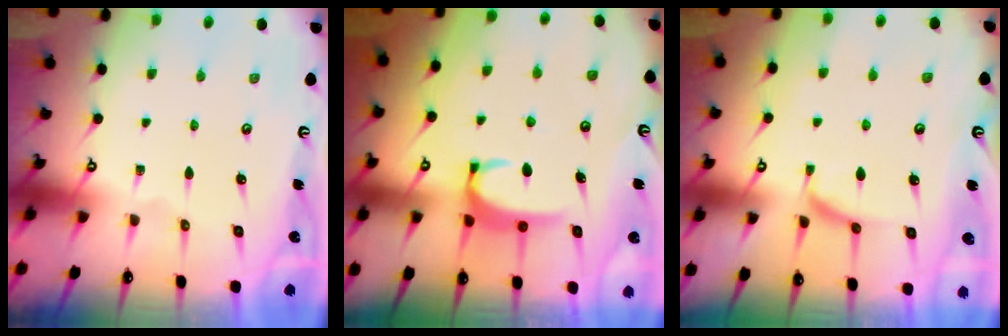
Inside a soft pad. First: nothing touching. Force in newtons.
{"total": 2.8, "press": 2.8, "slide": 0.5}
{"total": 2.4, "press": 2.2, "slide": 0.9}